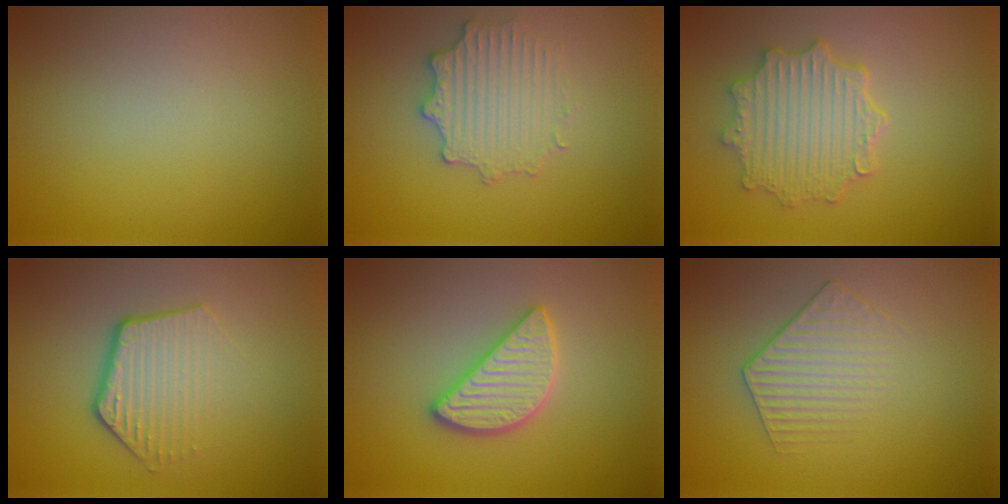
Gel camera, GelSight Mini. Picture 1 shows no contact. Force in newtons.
{"total": 3.0, "press": 2.9, "slide": 0.8}
{"total": 4.9, "press": 3.9, "slide": 3.0}
{"total": 4.0, "press": 3.0, "slide": 2.7}
{"total": 3.3, "press": 3.3, "slide": 0.3}
{"total": 1.9, "press": 1.4, "slide": 1.3}